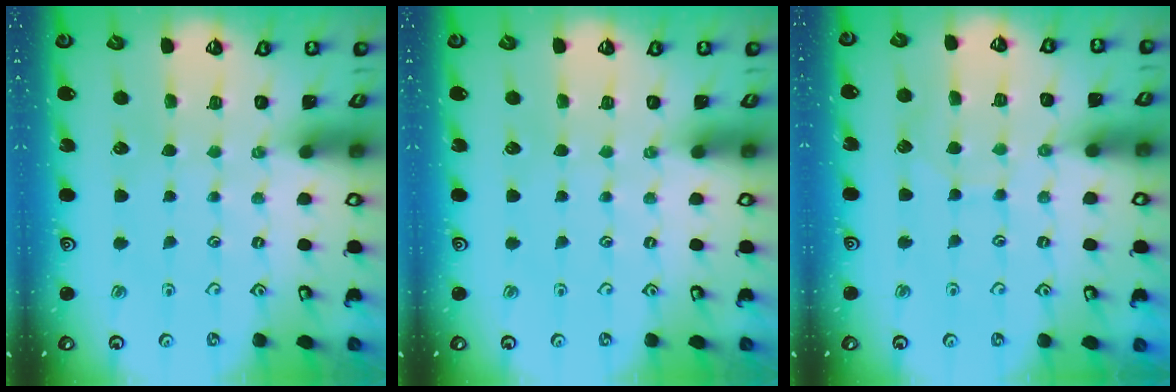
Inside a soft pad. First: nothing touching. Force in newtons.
{"total": 0.0}
{"total": 5.3, "press": 5.3, "slide": 0.7}